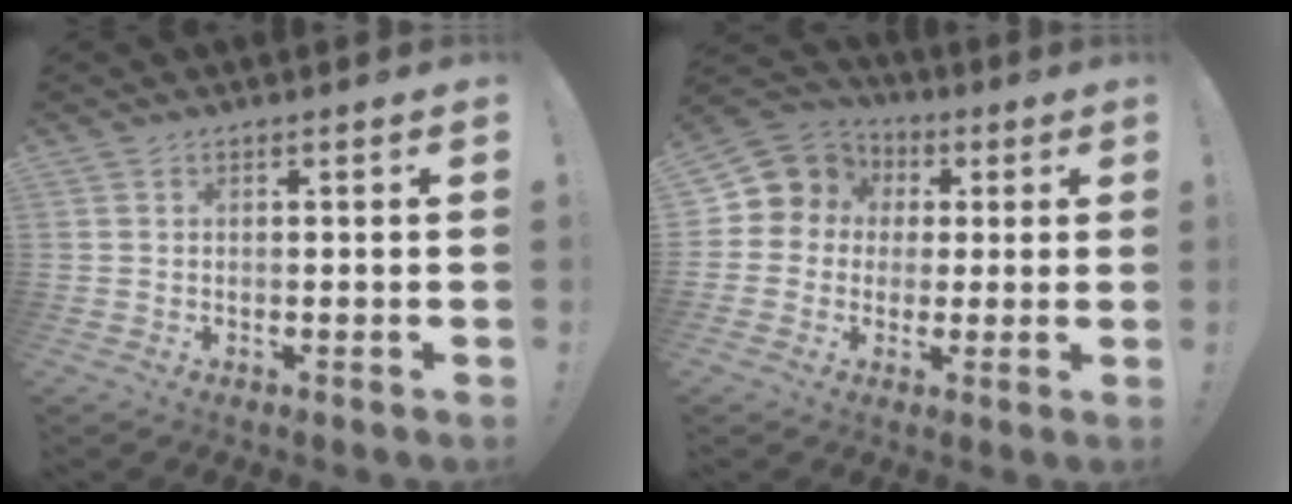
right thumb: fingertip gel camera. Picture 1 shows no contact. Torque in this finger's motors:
{"motor_torque": [-0.13, 0.15, -0.01, -0.03, 0.09]}